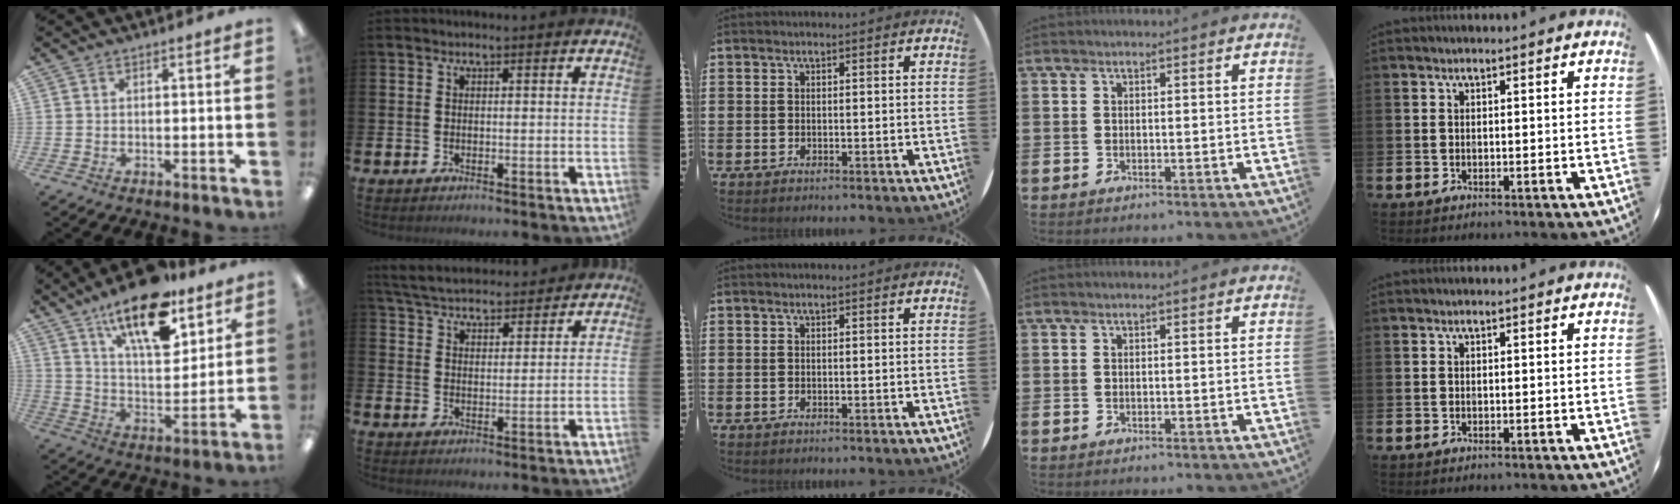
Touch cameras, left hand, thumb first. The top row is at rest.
{"thumb": {"total": 18.5, "force": [12.4, 7.4, 11.5], "torque": [-0.185, -0.063, 0.206]}, "index": {"total": 5.6, "force": [5.4, 1.1, 0.8], "torque": [-0.038, -0.029, 0.096]}}